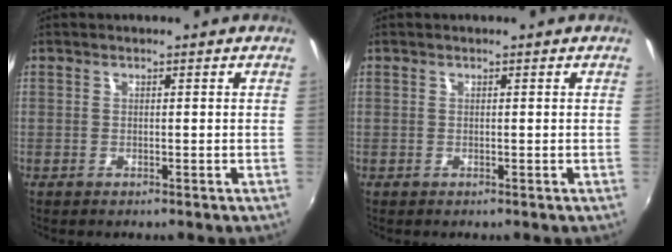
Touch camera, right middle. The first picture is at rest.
{"total": 0.0}